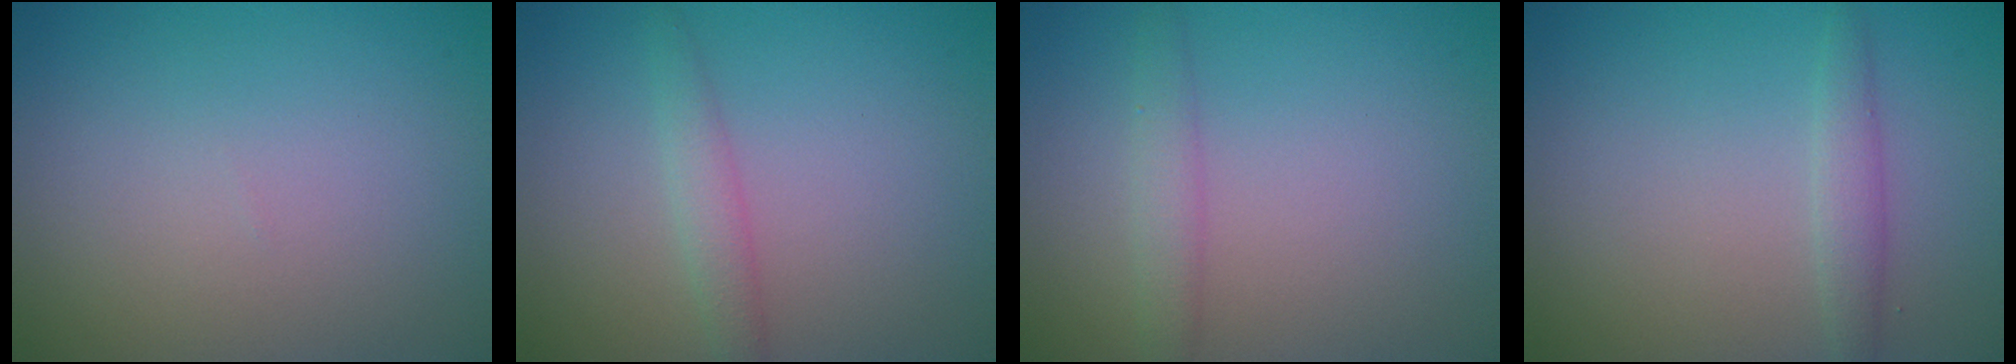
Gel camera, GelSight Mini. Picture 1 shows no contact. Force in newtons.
{"total": 1.7, "press": 1.7, "slide": 0.1}
{"total": 1.9, "press": 1.9, "slide": 0.1}
{"total": 1.7, "press": 1.7, "slide": 0.1}